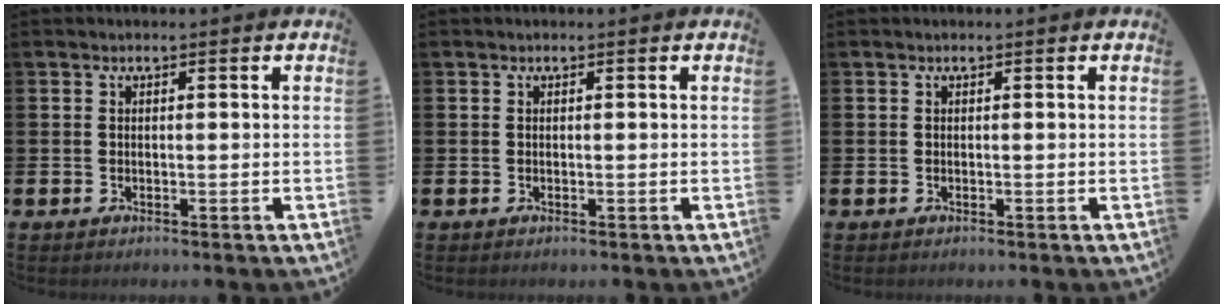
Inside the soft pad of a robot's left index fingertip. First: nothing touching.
{"total": 0.0}
{"total": 0.0}